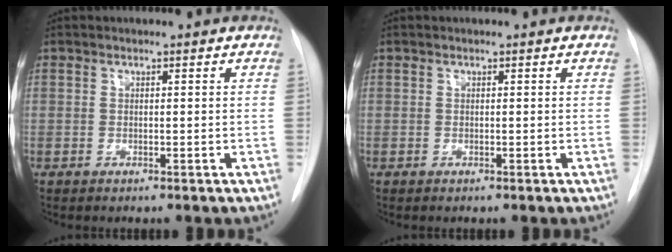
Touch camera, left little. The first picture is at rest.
{"total": 0.0}